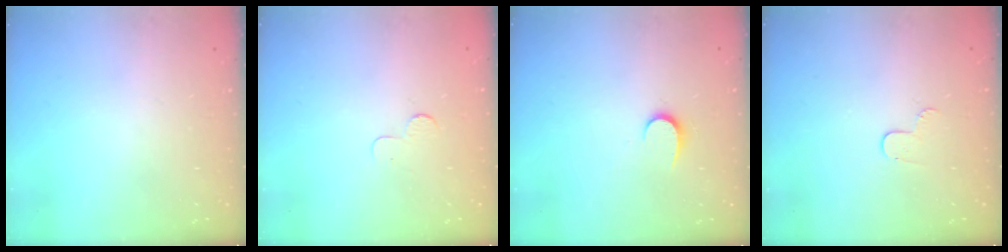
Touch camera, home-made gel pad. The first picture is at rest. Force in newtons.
{"total": 2.3, "press": 2.3, "slide": 0.2}
{"total": 5.6, "press": 5.5, "slide": 0.6}
{"total": 3.5, "press": 3.5, "slide": 0.4}